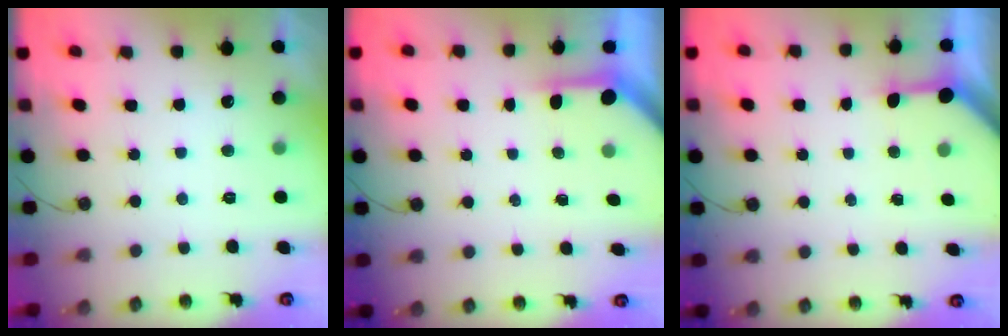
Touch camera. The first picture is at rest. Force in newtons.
{"total": 3.6, "press": 3.6, "slide": 0.3}
{"total": 3.3, "press": 3.3, "slide": 0.4}